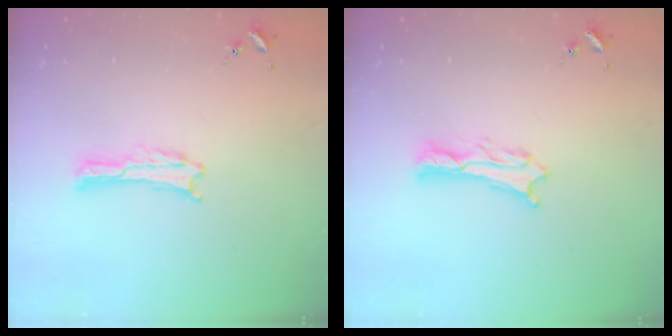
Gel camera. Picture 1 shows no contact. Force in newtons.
{"total": 1.8, "press": 1.8, "slide": 0.2}